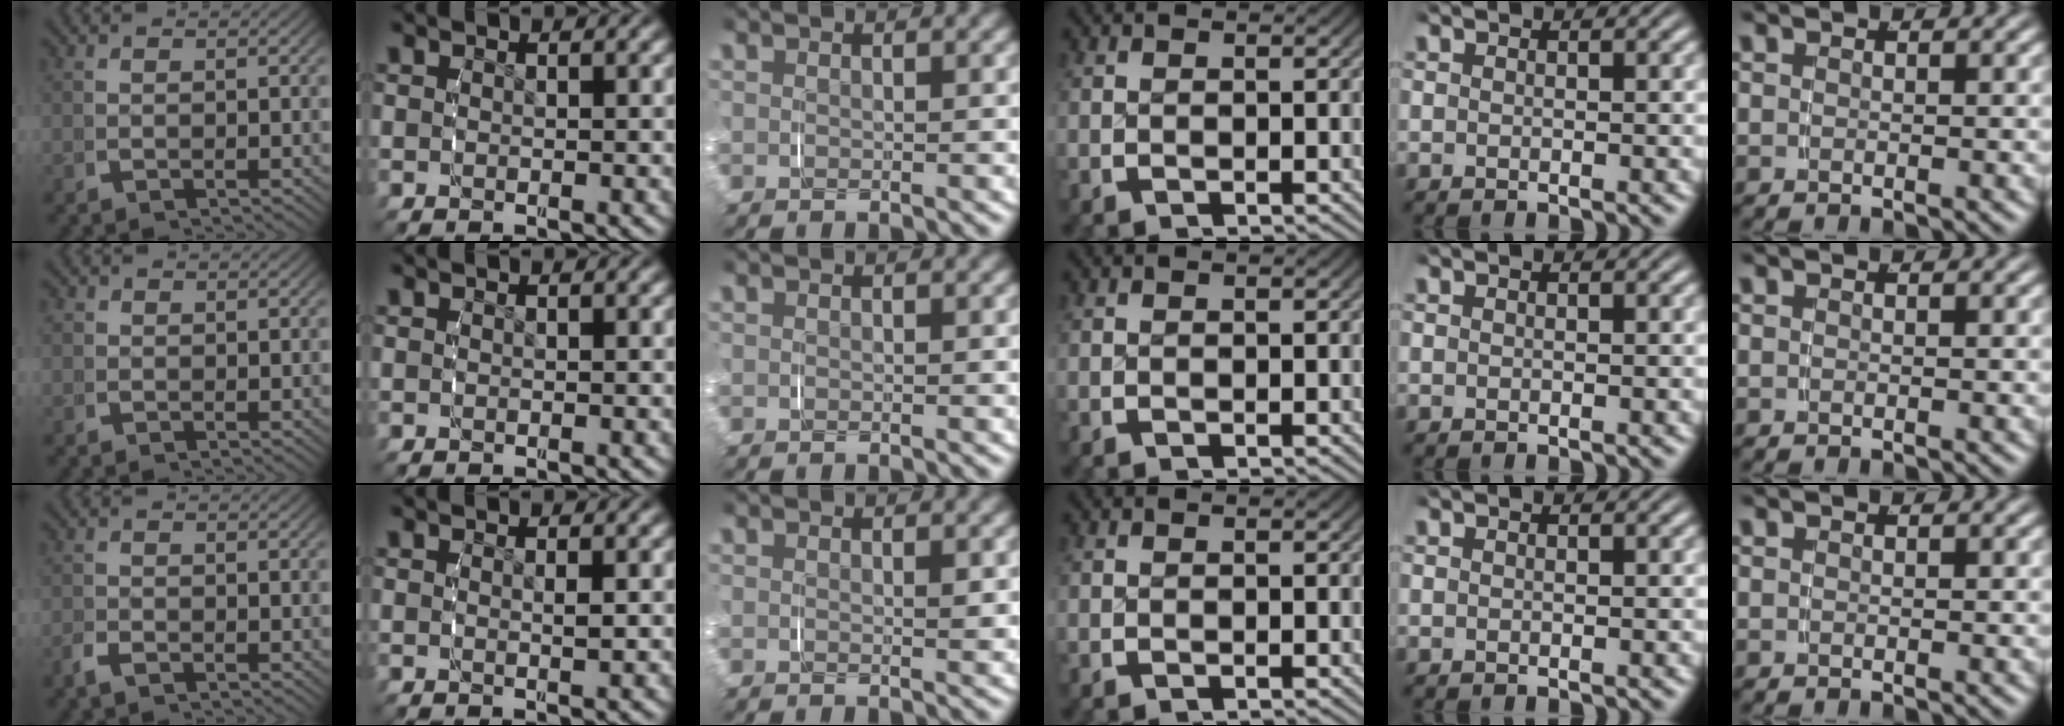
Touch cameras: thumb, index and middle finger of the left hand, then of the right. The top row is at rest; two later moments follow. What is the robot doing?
{"motion": "grasp_and_lifting", "object": "toothpaste"}